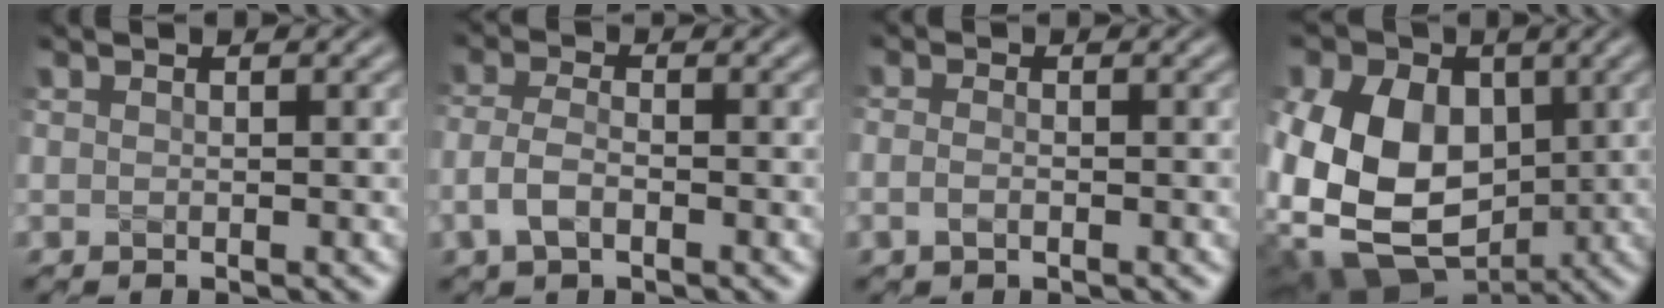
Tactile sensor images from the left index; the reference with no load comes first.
{"total": 2.9, "force": [-1.3, 1.5, 2.1], "torque": [-0.045, 0.003, -0.033]}
{"total": 1.2, "force": [-0.4, 0.6, 0.9], "torque": [-0.021, 0.000, -0.012]}
{"total": 17.5, "force": [-0.2, 14.4, 9.9], "torque": [-0.225, 0.001, -0.021]}